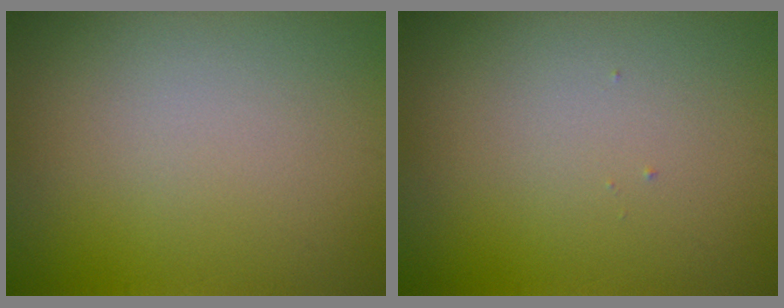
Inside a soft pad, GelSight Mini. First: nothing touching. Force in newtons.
{"total": 0.0}